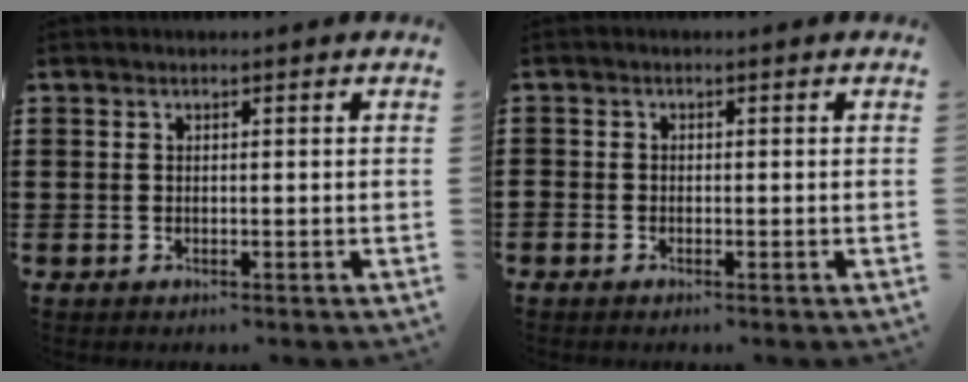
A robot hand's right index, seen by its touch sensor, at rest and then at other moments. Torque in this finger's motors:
{"motor_torque": [0.54, 0.49, 0.05, 0.01]}